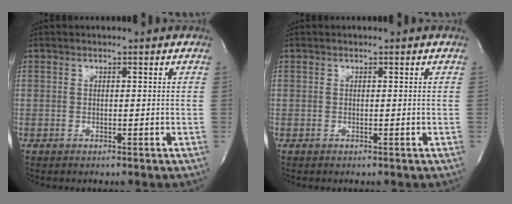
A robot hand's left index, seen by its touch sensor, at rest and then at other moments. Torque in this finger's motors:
{"motor_torque": [0.00, 0.00, 0.00, 0.00]}